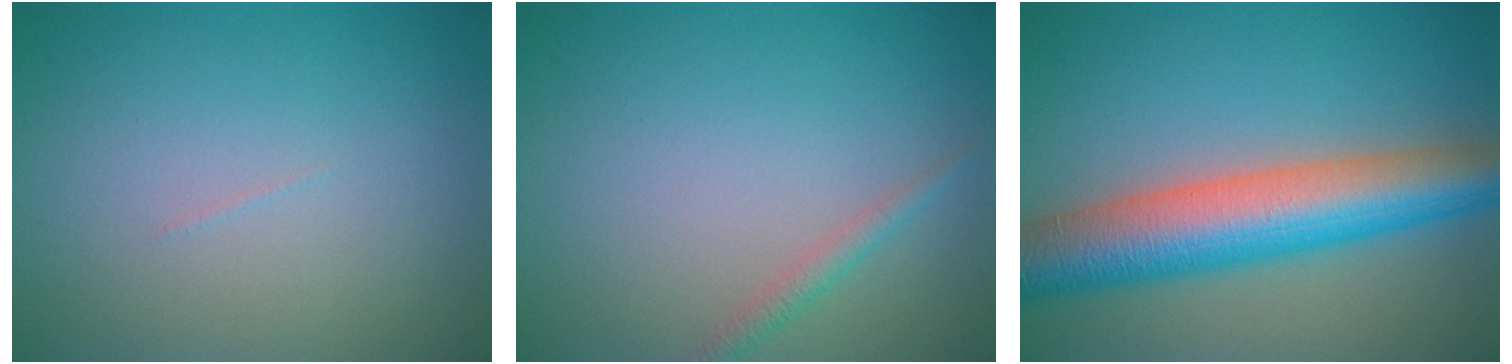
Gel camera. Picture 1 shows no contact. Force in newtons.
{"total": 1.3, "press": 1.3, "slide": 0.0}
{"total": 9.9, "press": 9.9, "slide": 0.4}